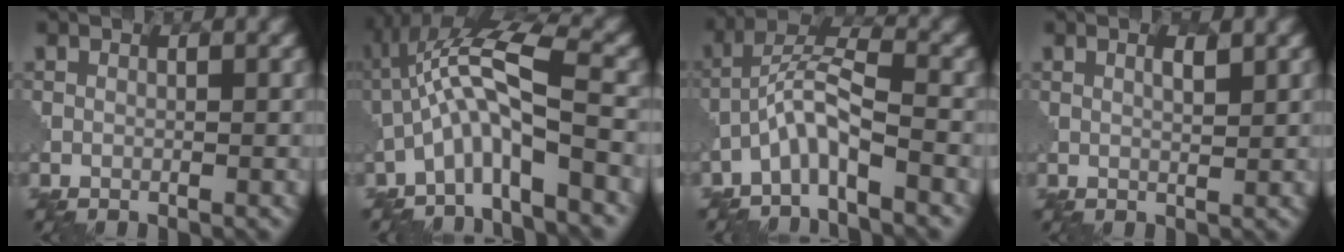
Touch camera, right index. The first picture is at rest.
{"total": 6.6, "force": [-2.2, 1.2, 6.1], "torque": [-0.118, 0.023, -0.051]}
{"total": 4.3, "force": [-2.6, 0.7, 3.3], "torque": [-0.066, 0.015, -0.058]}
{"total": 1.2, "force": [0.7, 0.3, 0.9], "torque": [-0.019, -0.001, 0.012]}